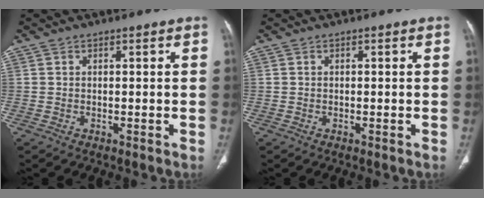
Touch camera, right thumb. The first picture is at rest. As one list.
[{"total": 0.0}]